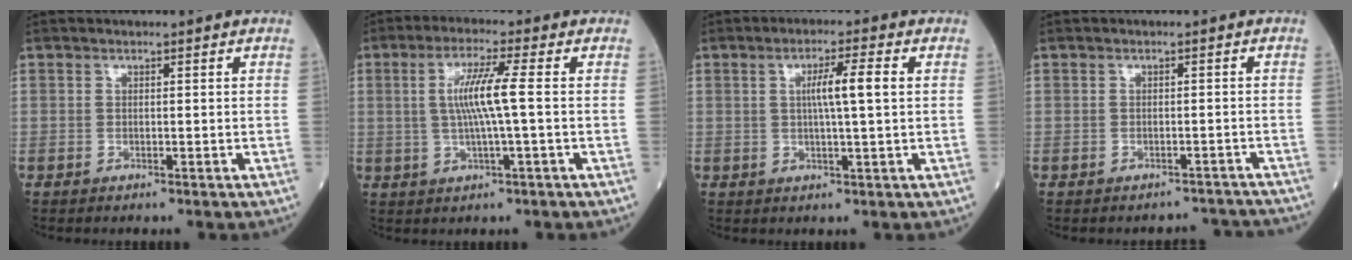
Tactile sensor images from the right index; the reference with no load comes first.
{"total": 6.8, "force": [0.5, -0.5, 6.8], "torque": [-0.137, 0.002, 0.010]}
{"total": 5.3, "force": [0.9, -0.3, 5.2], "torque": [-0.094, 0.003, 0.016]}
{"total": 4.6, "force": [-4.4, 1.3, -0.7], "torque": [0.014, 0.013, -0.043]}